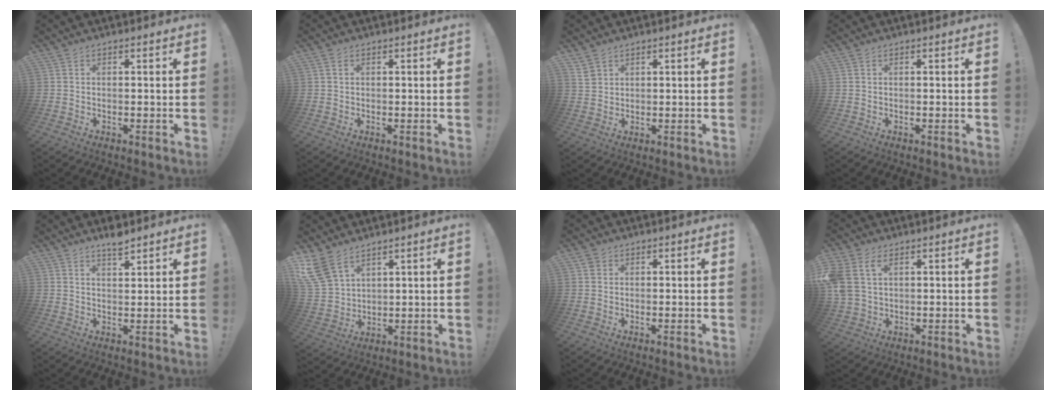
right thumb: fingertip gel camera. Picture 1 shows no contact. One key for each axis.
{"total": 1.1, "fx": 0.6, "fy": 0.6, "fz": 0.7, "tx": -0.006, "ty": -0.002, "tz": 0.010}
{"total": 2.0, "fx": 1.5, "fy": 1.3, "fz": 0.3, "tx": 0.003, "ty": -0.010, "tz": 0.028}
{"total": 1.3, "fx": -0.8, "fy": -0.8, "fz": -0.7, "tx": 0.019, "ty": 0.002, "tz": -0.016}
{"total": 4.0, "fx": 3.3, "fy": 0.7, "fz": 2.0, "tx": -0.022, "ty": -0.025, "tz": 0.055}
{"total": 9.0, "fx": 6.5, "fy": 4.8, "fz": 4.1, "tx": -0.090, "ty": -0.036, "tz": 0.132}
{"total": 1.3, "fx": 0.8, "fy": 1.0, "fz": 0.4, "tx": 0.000, "ty": -0.002, "tz": 0.014}
{"total": 7.2, "fx": 3.2, "fy": 4.8, "fz": 4.4, "tx": -0.106, "ty": -0.009, "tz": 0.063}